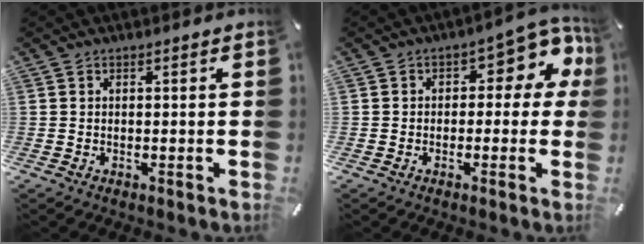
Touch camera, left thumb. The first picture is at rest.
{"total": 9.2, "force": [2.8, 5.6, 6.8], "torque": [-0.082, -0.014, 0.046]}